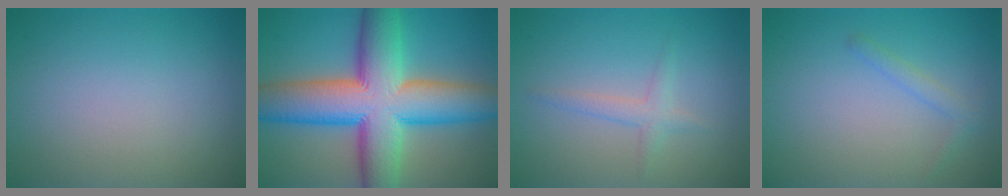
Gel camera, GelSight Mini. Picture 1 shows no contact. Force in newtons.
{"total": 14.1, "press": 14.1, "slide": 0.5}
{"total": 1.7, "press": 1.7, "slide": 0.1}
{"total": 1.2, "press": 1.2, "slide": 0.1}